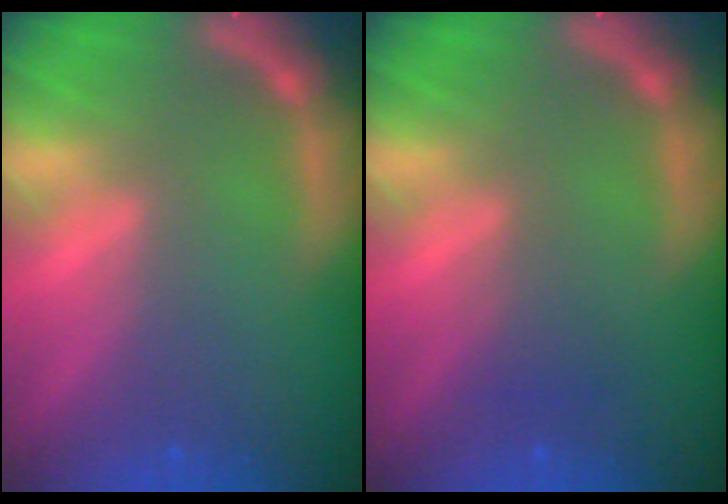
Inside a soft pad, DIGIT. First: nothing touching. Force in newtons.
{"total": 1.5}